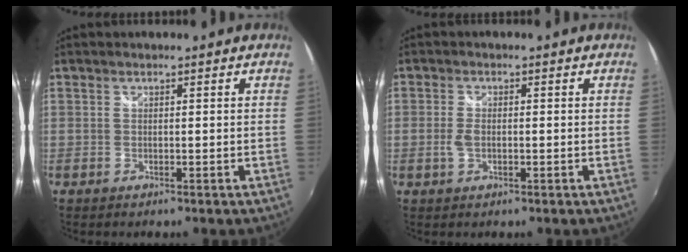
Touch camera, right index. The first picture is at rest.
{"total": 2.5, "force": [-0.6, 1.4, 2.0], "torque": [-0.044, 0.000, -0.013]}